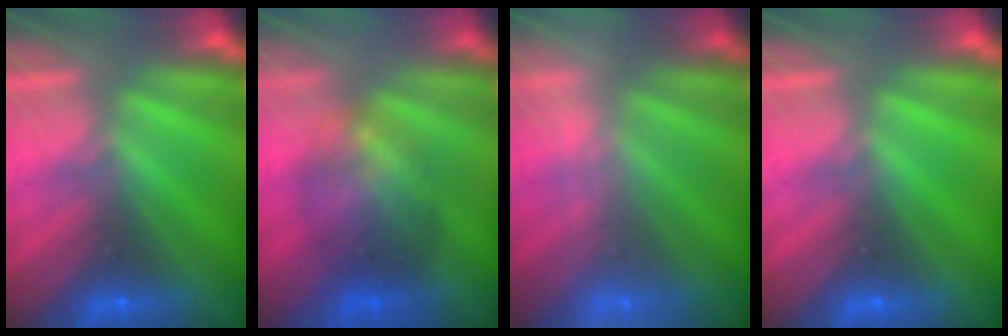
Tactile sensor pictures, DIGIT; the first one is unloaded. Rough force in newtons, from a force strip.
{"total": 7.3}
{"total": 1.9}
{"total": 0.0}